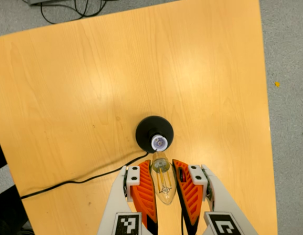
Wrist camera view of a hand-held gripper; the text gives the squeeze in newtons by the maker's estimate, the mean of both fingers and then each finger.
{"total": 20.9, "left": 22.7, "right": 19.0}